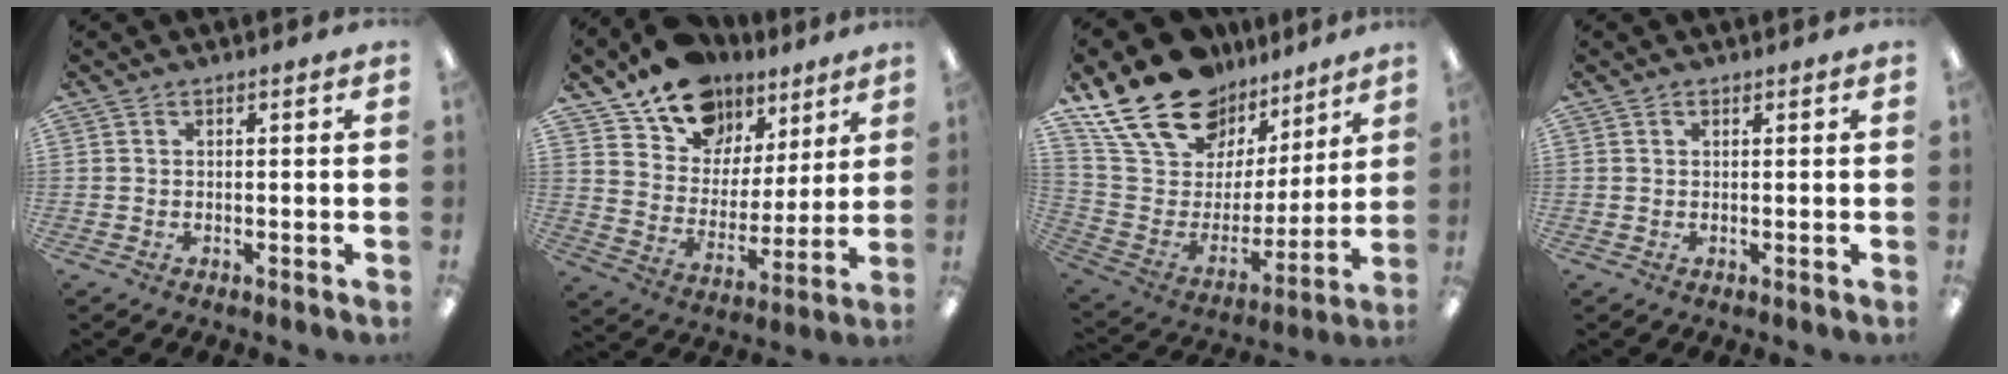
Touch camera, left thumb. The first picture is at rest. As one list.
[{"total": 13.9, "force": [10.7, 8.2, 3.4], "torque": [-0.075, -0.075, 0.201]}, {"total": 22.1, "force": [15.9, 12.3, 9.2], "torque": [-0.179, -0.101, 0.299]}, {"total": 0.5, "force": [0.4, 0.3, 0.2], "torque": [-0.005, 0.002, 0.007]}]